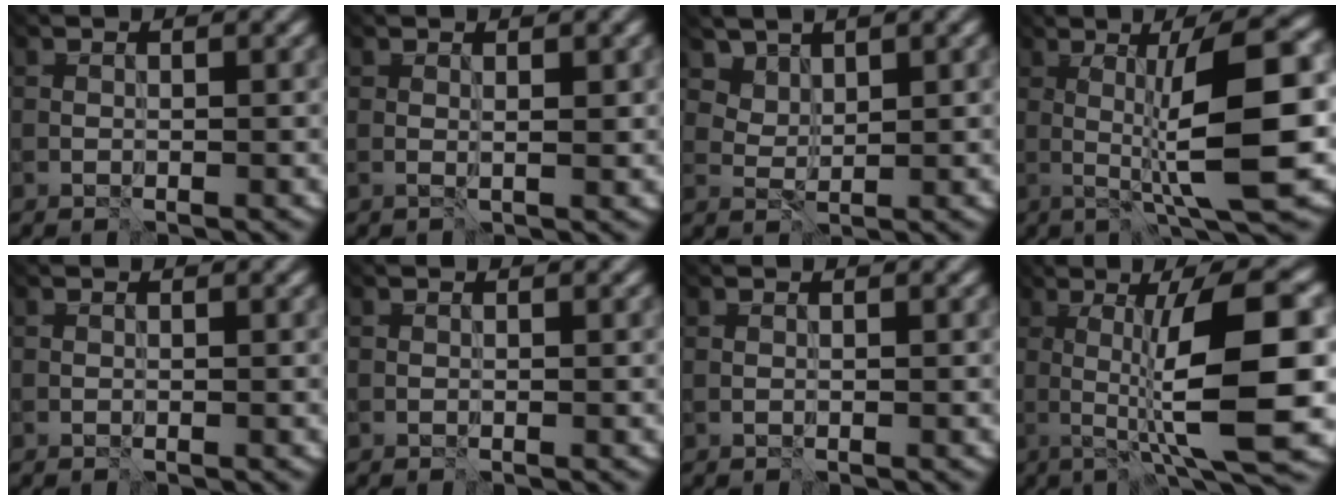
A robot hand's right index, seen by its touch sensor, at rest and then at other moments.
{"total": 1.3, "force": [0.6, 0.6, 1.1], "torque": [-0.005, 0.011, 0.005]}
{"total": 3.0, "force": [2.6, 1.4, 0.6], "torque": [-0.034, -0.014, 0.078]}
{"total": 7.8, "force": [-1.7, -0.1, 7.6], "torque": [-0.111, 0.012, -0.010]}
{"total": 0.0}
{"total": 0.0}
{"total": 0.8, "force": [0.6, 0.4, 0.4], "torque": [-0.005, 0.007, 0.005]}
{"total": 9.5, "force": [-1.7, 0.7, 9.4], "torque": [-0.125, 0.005, -0.010]}